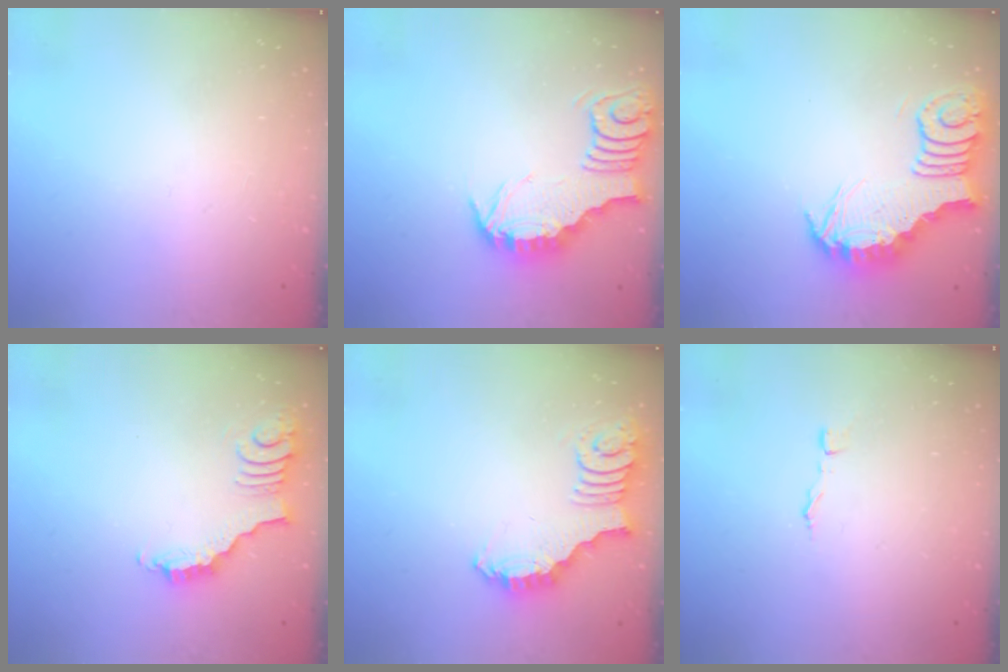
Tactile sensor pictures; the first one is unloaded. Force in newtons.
{"total": 3.5, "press": 3.5, "slide": 0.3}
{"total": 5.2, "press": 5.1, "slide": 0.8}
{"total": 3.8, "press": 3.7, "slide": 0.6}
{"total": 2.6, "press": 2.5, "slide": 0.5}
{"total": 1.9, "press": 1.9, "slide": 0.1}